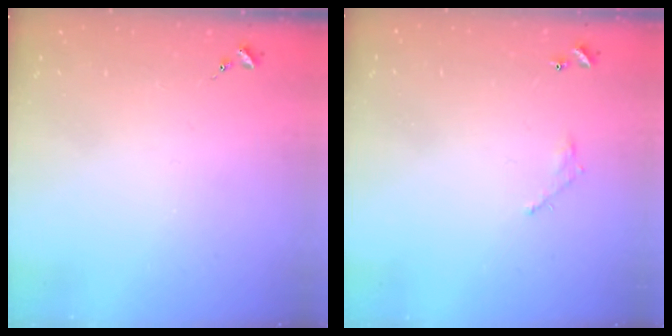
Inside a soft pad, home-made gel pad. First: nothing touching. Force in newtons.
{"total": 4.3, "press": 4.3, "slide": 0.2}